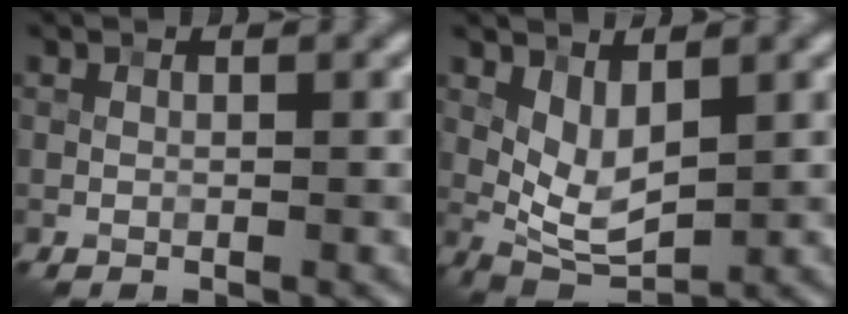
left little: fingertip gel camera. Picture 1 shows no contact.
{"total": 3.7, "force": [1.0, 2.0, 3.0], "torque": [-0.059, -0.013, 0.024]}